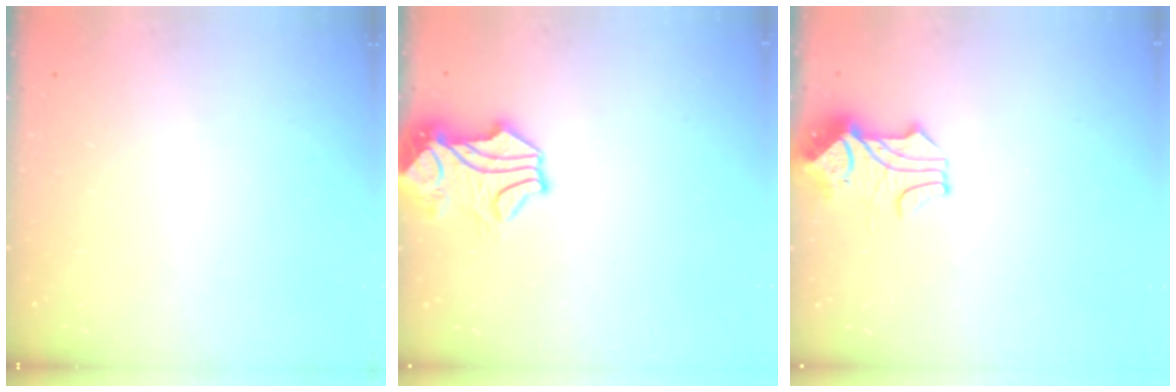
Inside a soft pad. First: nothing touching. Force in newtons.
{"total": 2.0, "press": 1.6, "slide": 1.2}
{"total": 1.7, "press": 1.3, "slide": 1.0}